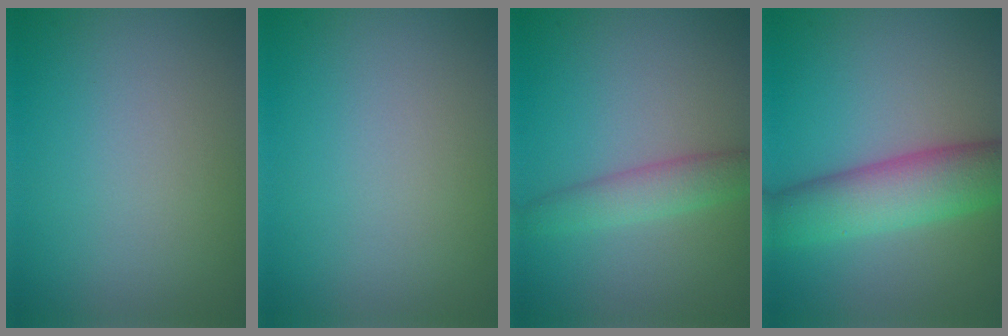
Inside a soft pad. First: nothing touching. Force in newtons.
{"total": 0.0}
{"total": 2.8, "press": 2.8, "slide": 0.1}
{"total": 6.8, "press": 6.8, "slide": 0.1}